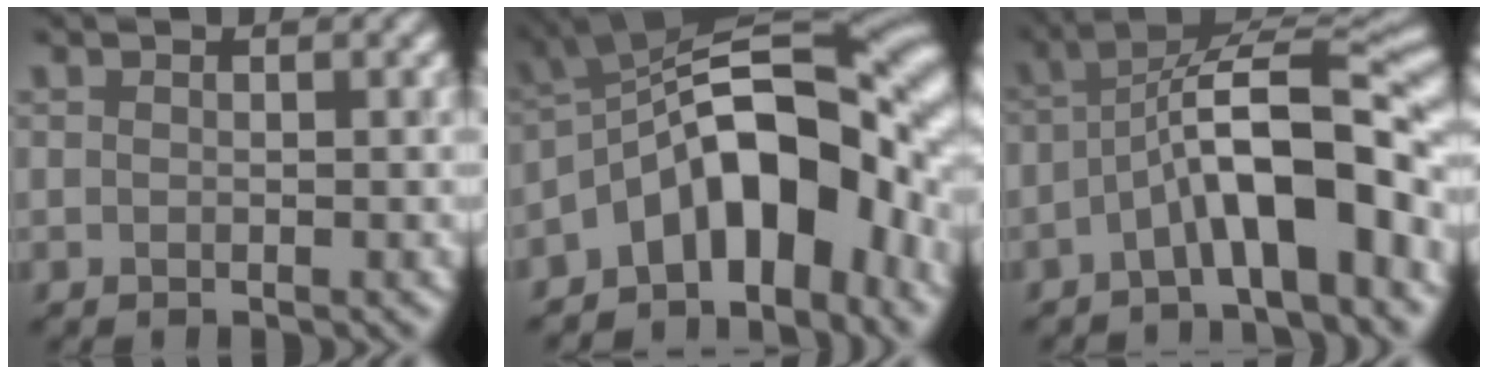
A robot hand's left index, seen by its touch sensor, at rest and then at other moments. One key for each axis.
{"total": 11.9, "fx": -4.4, "fy": 5.6, "fz": 9.5, "tx": -0.130, "ty": 0.022, "tz": -0.085}
{"total": 9.4, "fx": -3.1, "fy": 3.1, "fz": 8.3, "tx": -0.126, "ty": 0.024, "tz": -0.058}